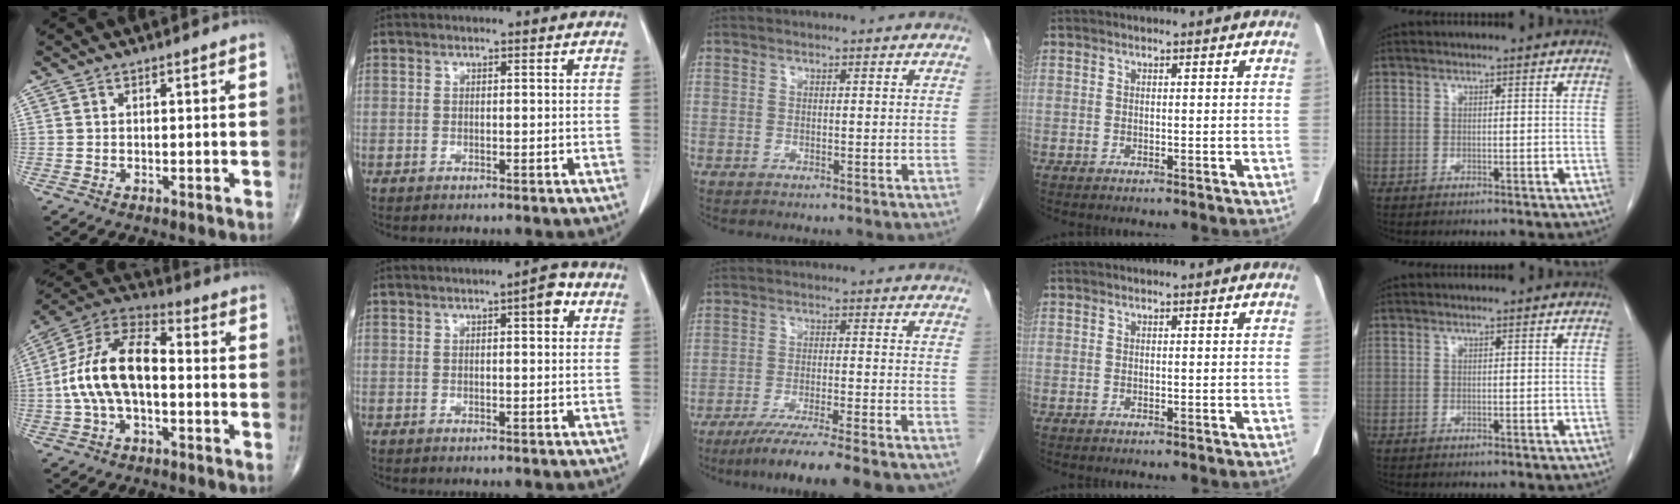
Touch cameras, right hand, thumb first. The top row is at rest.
{"thumb": {"total": 15.2, "force": [-1.1, 8.0, 12.9], "torque": [-0.249, 0.044, -0.030]}, "index": {"total": 3.4, "force": [1.3, 0.8, 3.0], "torque": [-0.038, 0.008, 0.014]}, "middle": {"total": 13.8, "force": [-11.8, 0.1, 7.3], "torque": [-0.101, -0.032, -0.180]}}